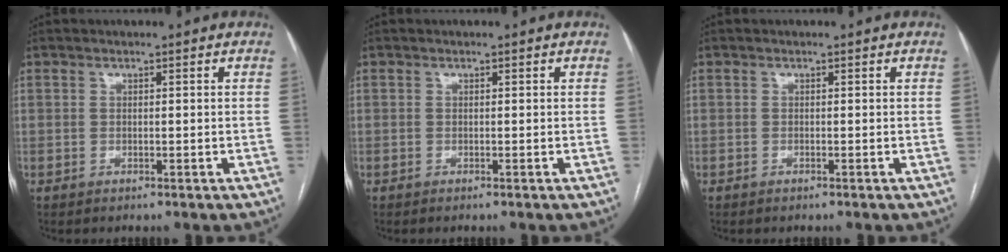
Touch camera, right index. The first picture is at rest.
{"total": 0.0}
{"total": 0.0}